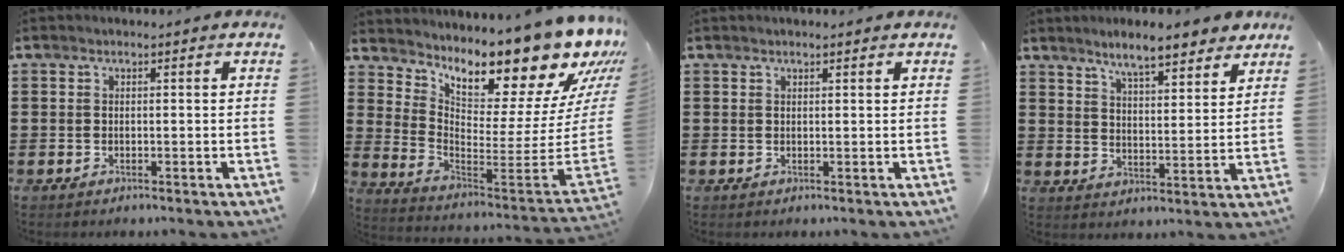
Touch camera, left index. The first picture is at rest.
{"total": 11.9, "force": [10.5, 2.3, 5.3], "torque": [-0.089, -0.113, 0.167]}
{"total": 0.9, "force": [0.9, 0.1, 0.4], "torque": [-0.008, 0.000, 0.016]}
{"total": 7.0, "force": [6.3, 0.9, 3.0], "torque": [-0.072, -0.022, 0.110]}